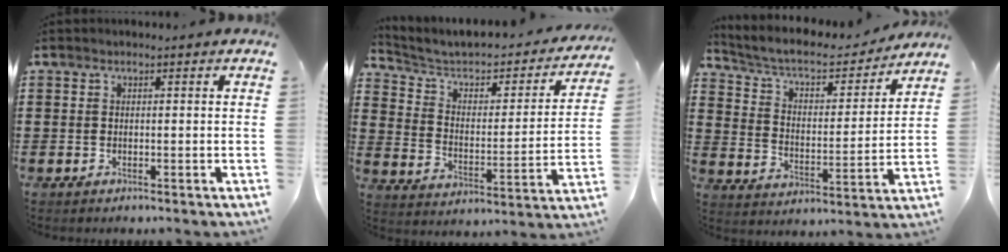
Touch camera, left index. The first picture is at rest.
{"total": 4.2, "force": [2.7, 2.3, 2.2], "torque": [-0.061, -0.021, 0.035]}
{"total": 6.3, "force": [5.4, 1.9, 2.6], "torque": [-0.076, -0.035, 0.090]}